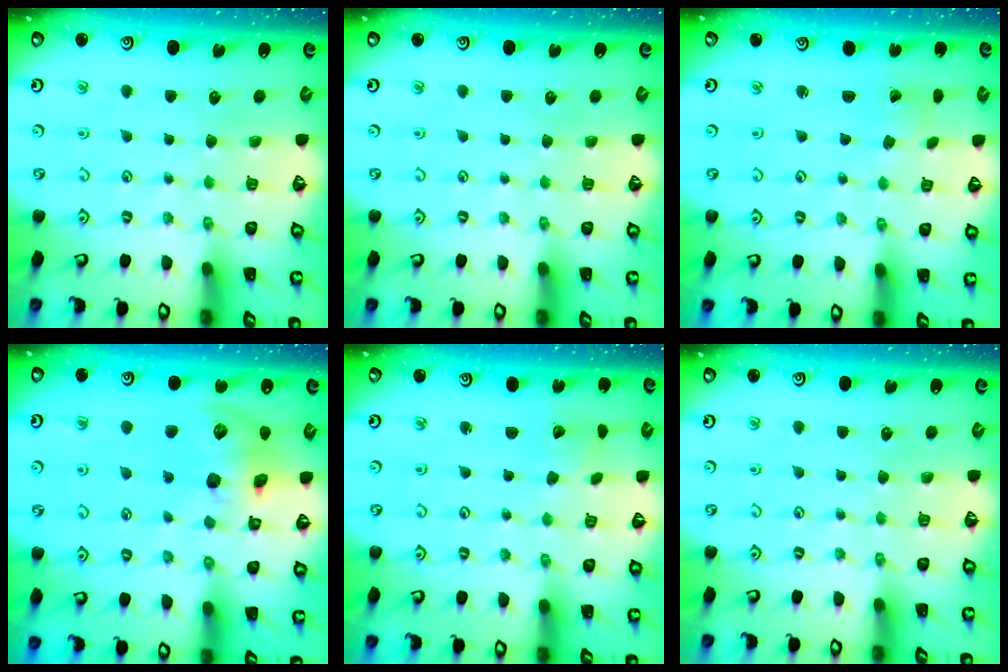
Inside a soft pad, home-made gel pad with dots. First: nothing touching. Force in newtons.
{"total": 0.0}
{"total": 0.0}
{"total": 13.1, "press": 13.0, "slide": 2.0}
{"total": 2.2, "press": 2.2, "slide": 0.1}
{"total": 0.0}